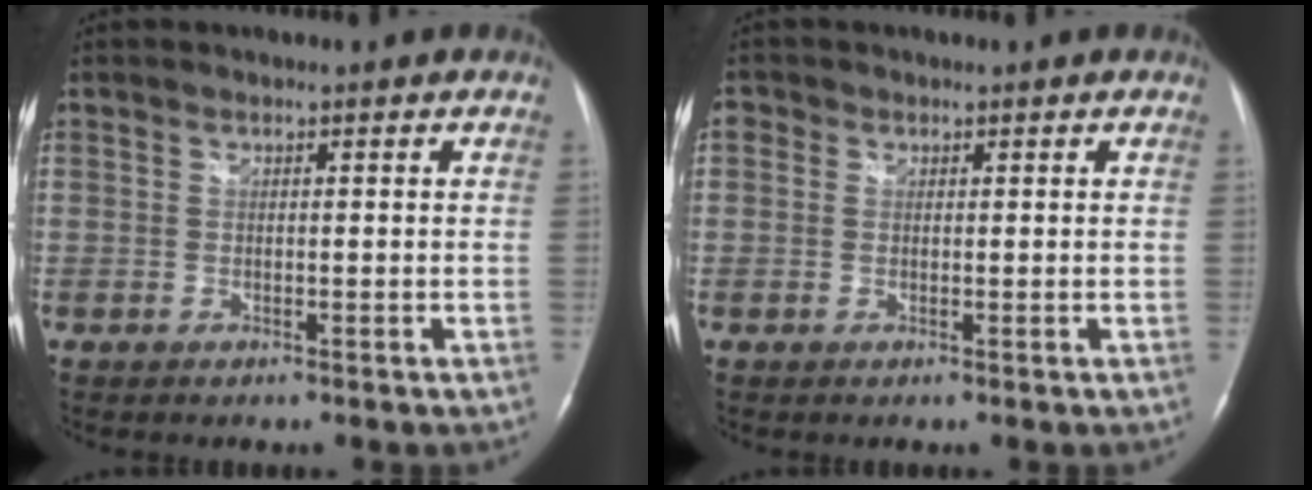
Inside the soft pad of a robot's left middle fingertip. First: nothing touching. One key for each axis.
{"total": 1.4, "fx": 0.5, "fy": 1.2, "fz": 0.5, "tx": -0.004, "ty": 0.006, "tz": 0.005}